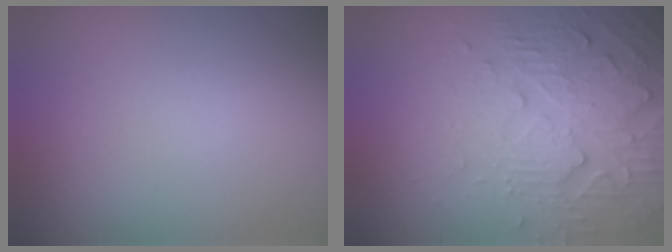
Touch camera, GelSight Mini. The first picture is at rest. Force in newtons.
{"total": 5.7, "press": 3.7, "slide": 4.3}